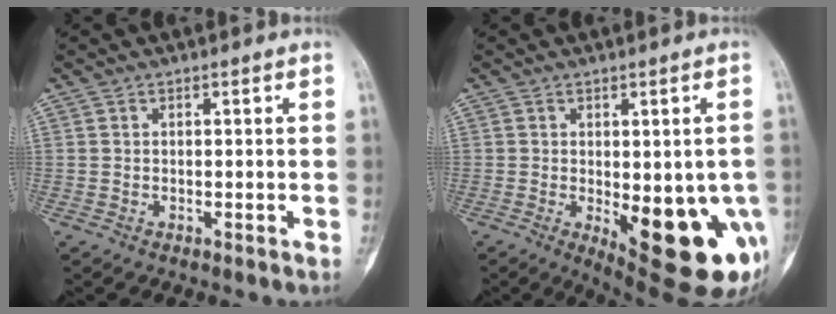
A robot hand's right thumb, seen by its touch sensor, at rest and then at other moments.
{"total": 17.4, "force": [-5.0, 6.8, 15.2], "torque": [-0.130, -0.009, -0.042]}